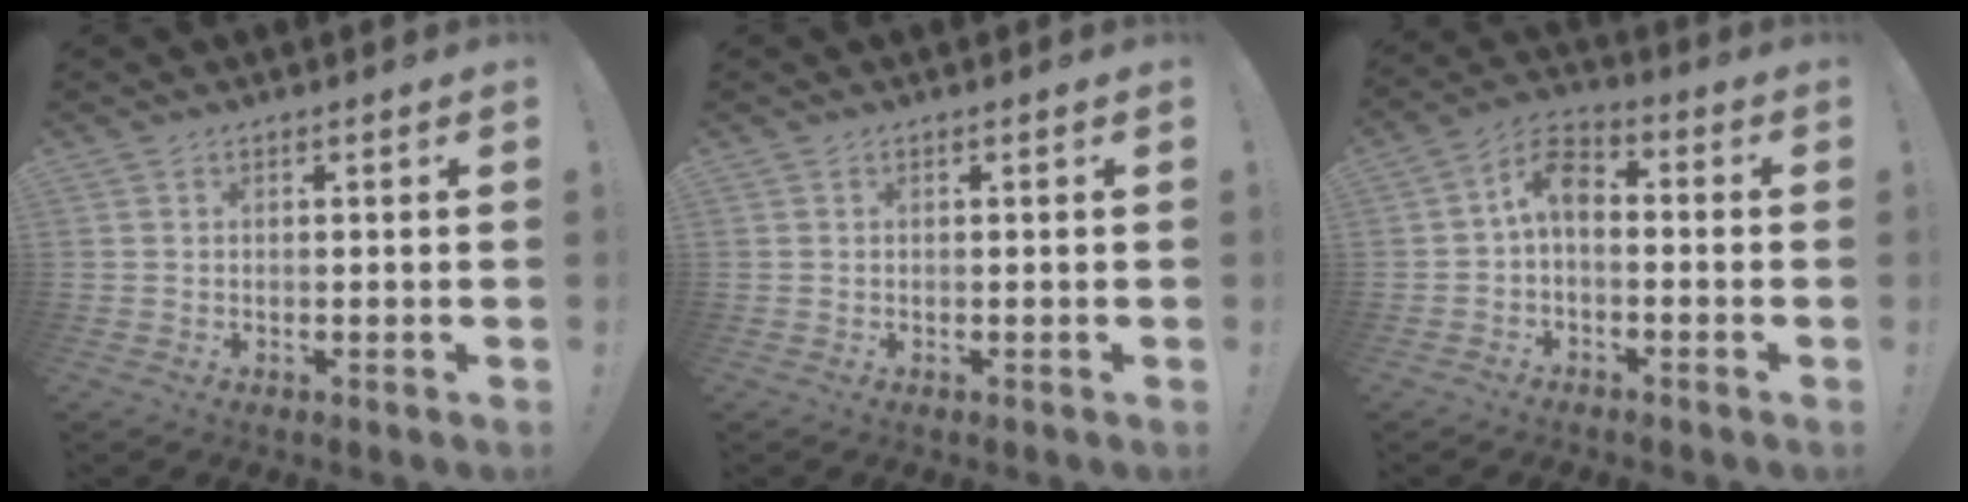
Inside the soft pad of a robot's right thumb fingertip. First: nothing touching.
{"total": 0.0}
{"total": 7.3, "force": [-0.2, 4.3, 6.0], "torque": [-0.117, 0.005, -0.003]}